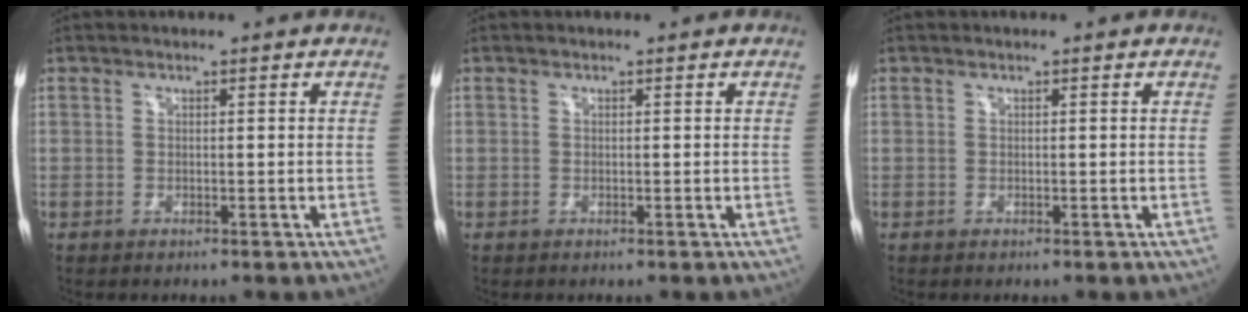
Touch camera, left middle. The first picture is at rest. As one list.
[{"total": 0.0}, {"total": 0.0}]